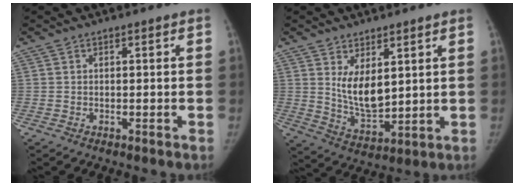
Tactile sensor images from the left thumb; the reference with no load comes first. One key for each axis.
{"total": 8.5, "fx": 2.8, "fy": 4.3, "fz": 6.7, "tx": -0.094, "ty": -0.035, "tz": 0.069}